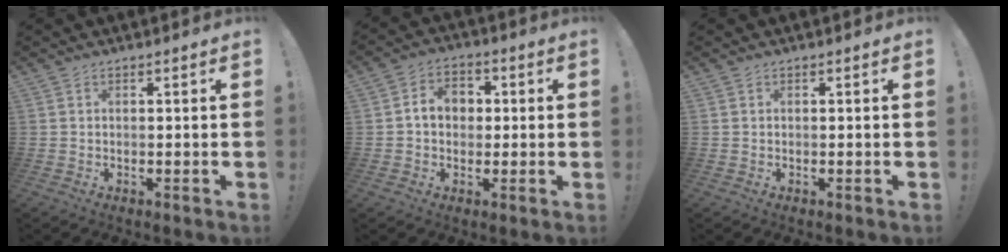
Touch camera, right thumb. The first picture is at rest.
{"total": 7.4, "force": [0.5, 5.9, 4.5], "torque": [-0.069, 0.012, 0.010]}
{"total": 0.0}